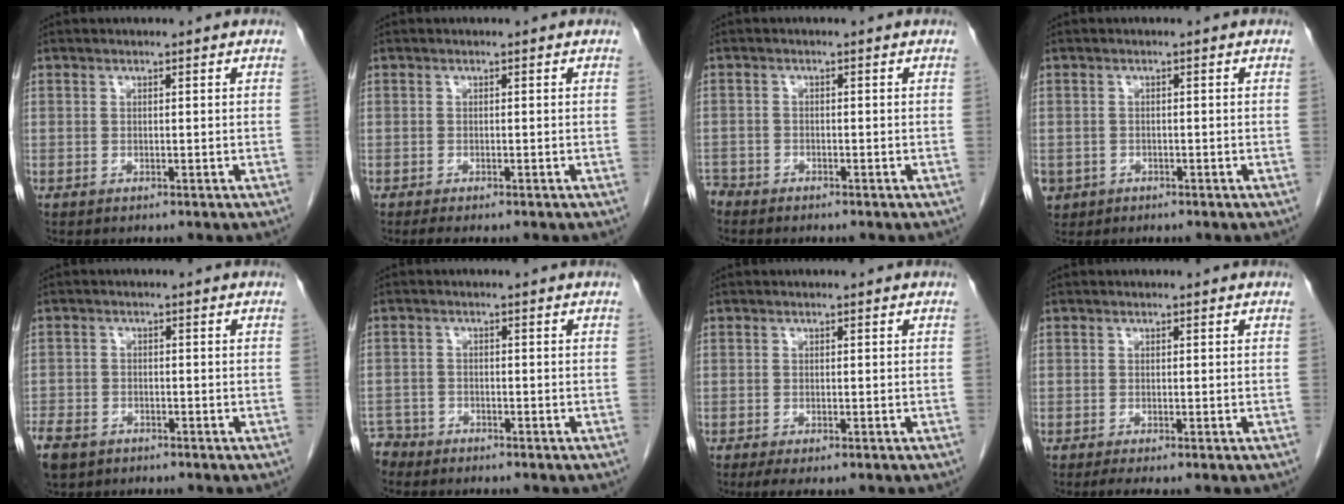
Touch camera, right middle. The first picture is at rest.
{"total": 2.4, "force": [-1.9, 0.5, 1.3], "torque": [-0.019, -0.007, -0.024]}
{"total": 3.0, "force": [-2.7, 1.1, 0.2], "torque": [-0.002, -0.002, -0.049]}
{"total": 3.1, "force": [-1.6, 2.7, 0.5], "torque": [-0.007, 0.002, -0.024]}
{"total": 7.3, "force": [-5.0, 4.5, 2.9], "torque": [-0.071, -0.006, -0.082]}
{"total": 3.6, "force": [-3.3, 1.4, -0.6], "torque": [0.010, -0.002, -0.066]}
{"total": 3.2, "force": [-2.2, 0.9, 2.1], "torque": [-0.033, -0.008, -0.031]}
{"total": 1.2, "force": [-0.9, -0.1, 0.8], "torque": [-0.021, -0.005, -0.018]}